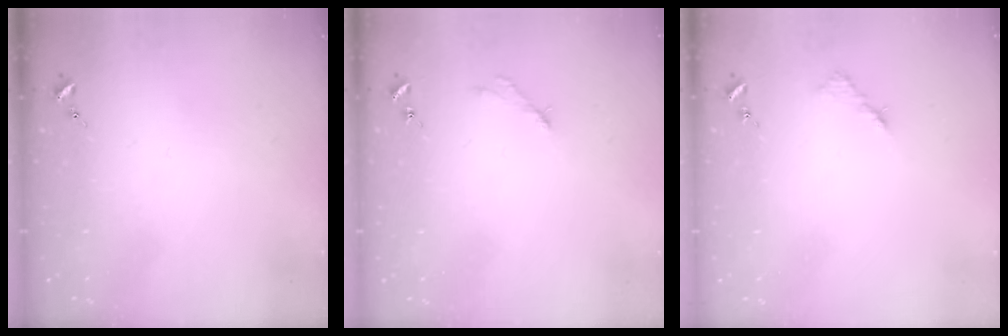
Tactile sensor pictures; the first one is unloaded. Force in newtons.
{"total": 2.5, "press": 2.5, "slide": 0.3}
{"total": 3.1, "press": 3.1, "slide": 0.4}